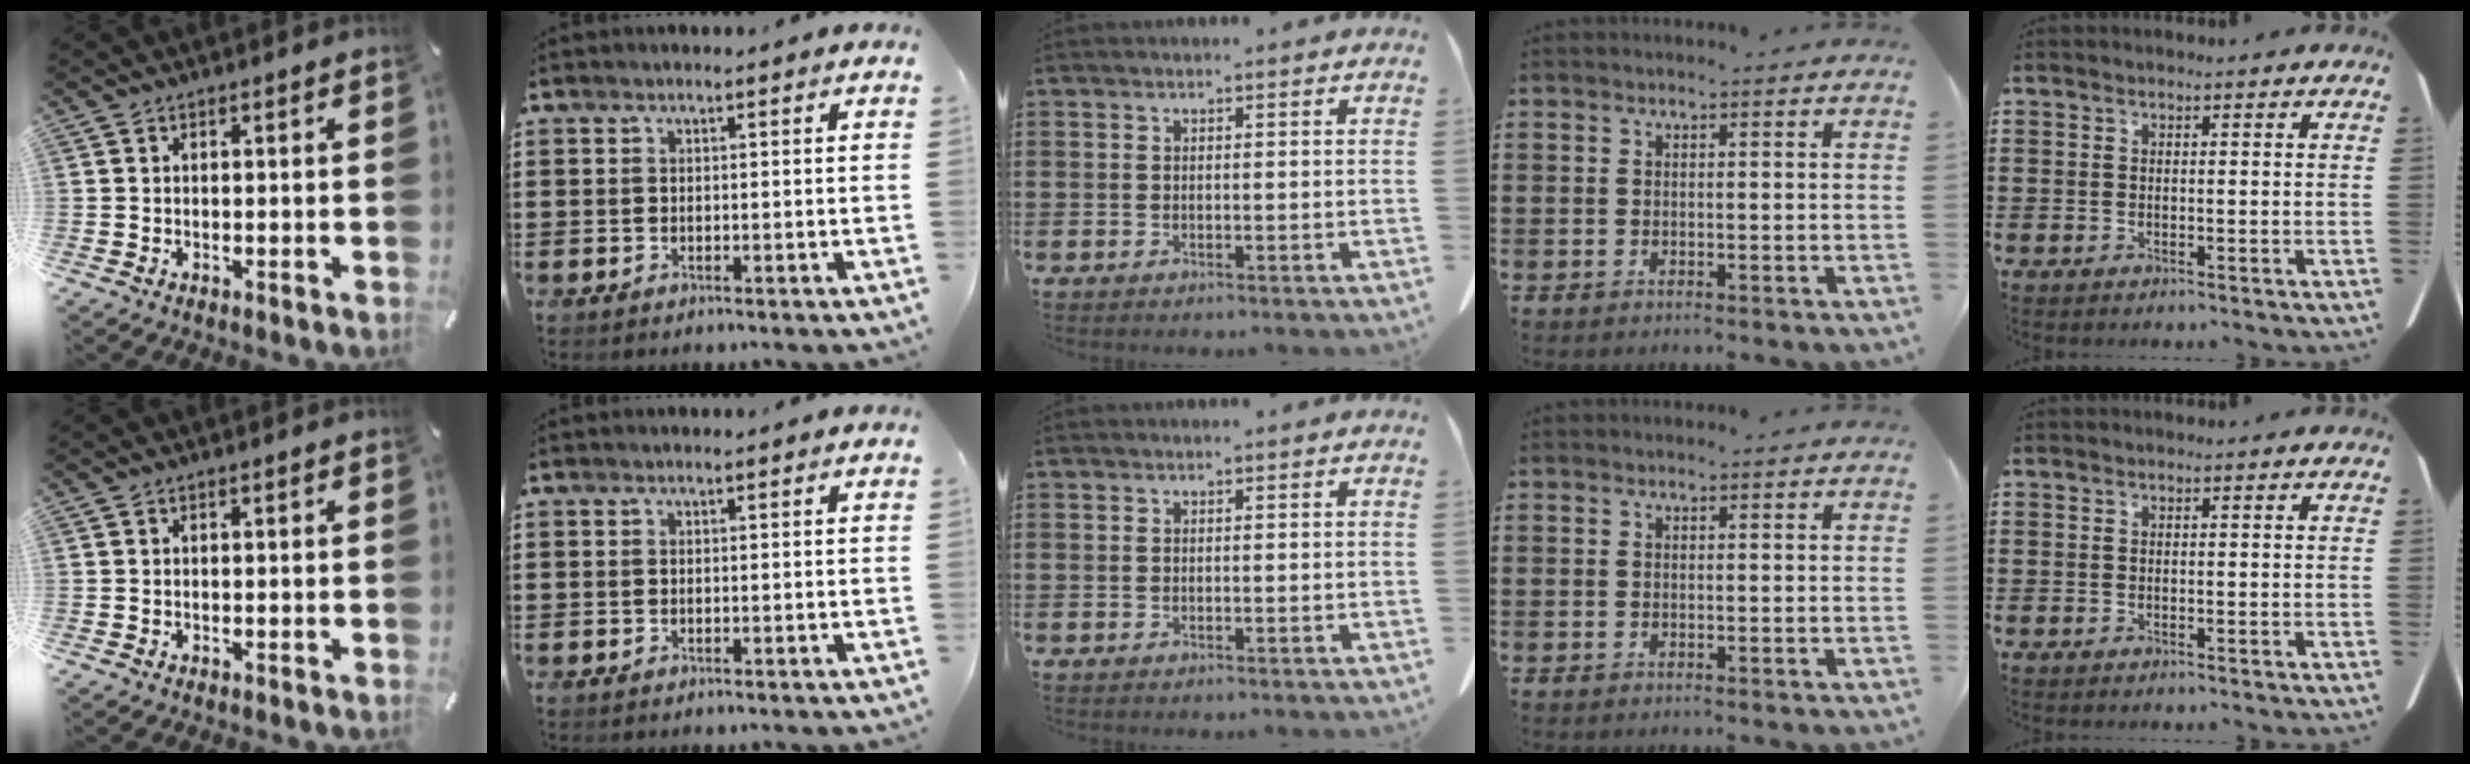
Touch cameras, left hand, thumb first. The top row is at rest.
{}